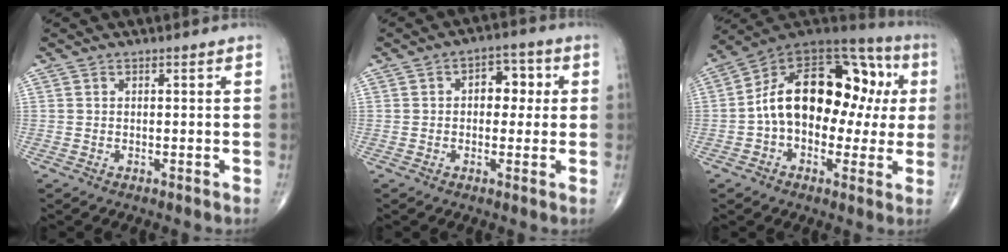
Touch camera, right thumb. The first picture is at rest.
{"total": 6.4, "force": [1.0, 4.3, 4.7], "torque": [-0.028, 0.013, 0.006]}
{"total": 22.2, "force": [1.3, 14.0, 17.2], "torque": [-0.236, 0.058, 0.012]}